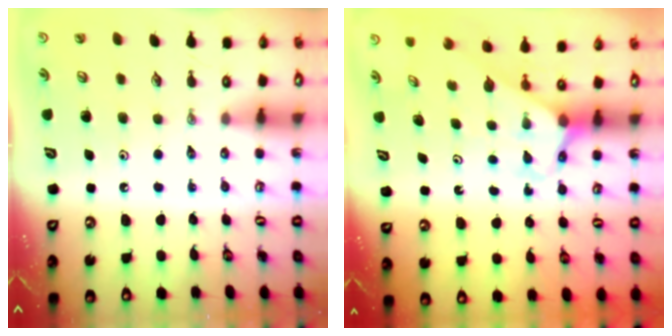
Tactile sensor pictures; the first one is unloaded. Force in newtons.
{"total": 2.6, "press": 2.6, "slide": 0.1}